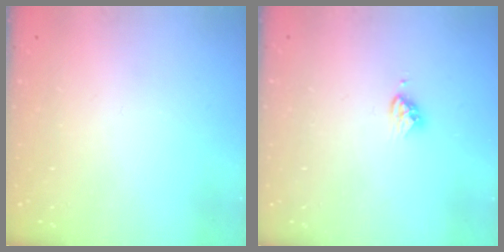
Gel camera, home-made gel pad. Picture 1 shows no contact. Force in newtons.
{"total": 3.6, "press": 3.5, "slide": 0.7}